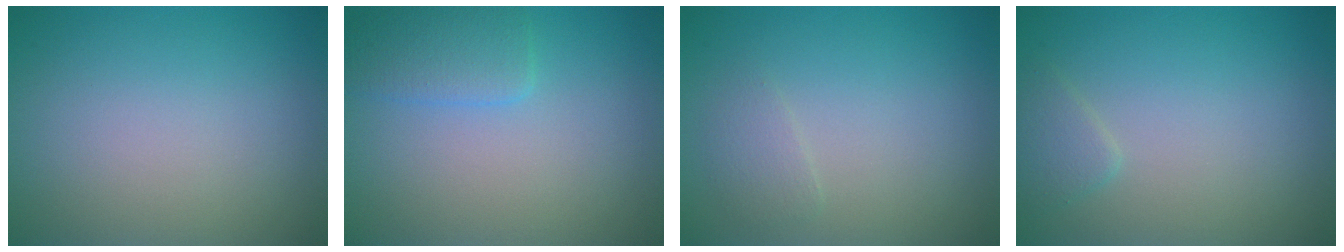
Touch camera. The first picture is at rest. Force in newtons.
{"total": 2.4, "press": 2.4, "slide": 0.1}
{"total": 1.2, "press": 1.2, "slide": 0.1}
{"total": 1.3, "press": 1.3, "slide": 0.1}